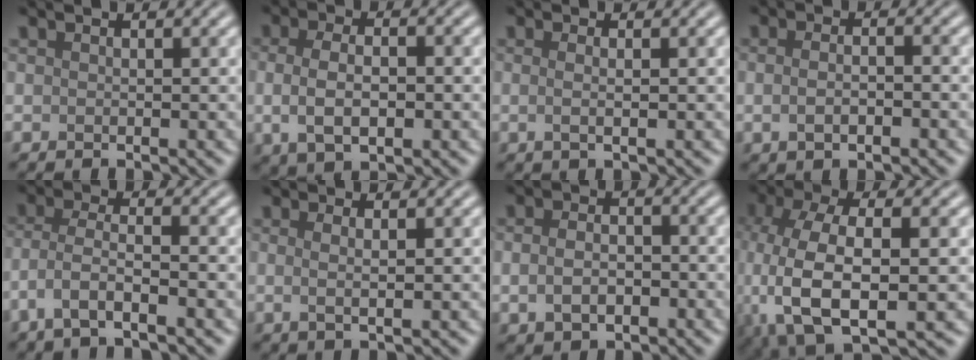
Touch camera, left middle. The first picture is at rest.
{"total": 4.8, "force": [-0.5, 2.4, 4.2], "torque": [-0.081, -0.009, 0.000]}
{"total": 1.4, "force": [0.0, 0.4, 1.3], "torque": [-0.023, -0.003, -0.004]}
{"total": 3.4, "force": [-0.6, 1.6, 2.9], "torque": [-0.040, -0.005, -0.011]}
{"total": 4.1, "force": [-2.4, 1.0, 3.2], "torque": [-0.068, 0.000, -0.053]}
{"total": 1.7, "force": [0.2, 0.5, 1.6], "torque": [-0.027, -0.001, 0.001]}
{"total": 3.4, "force": [-0.8, 2.2, 2.4], "torque": [-0.049, -0.003, -0.017]}
{"total": 11.1, "force": [-2.4, 5.4, 9.4], "torque": [-0.208, -0.011, -0.040]}